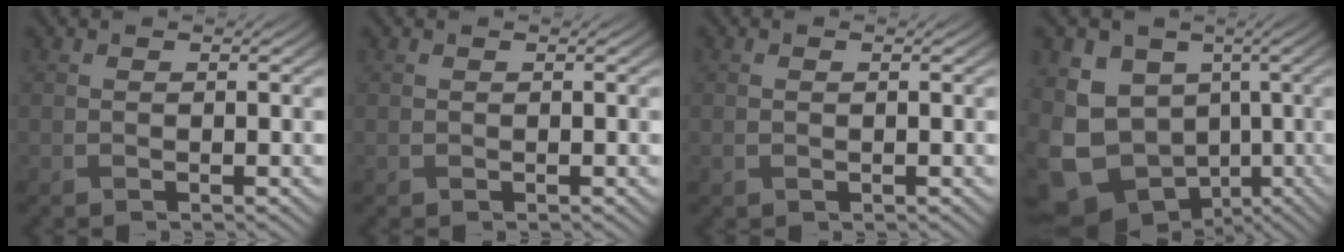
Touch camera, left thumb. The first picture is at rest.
{"total": 0.0}
{"total": 0.7, "force": [0.1, 0.4, 0.5], "torque": [-0.015, 0.000, 0.004]}
{"total": 13.7, "force": [-3.0, 11.9, 6.1], "torque": [-0.176, -0.021, -0.054]}